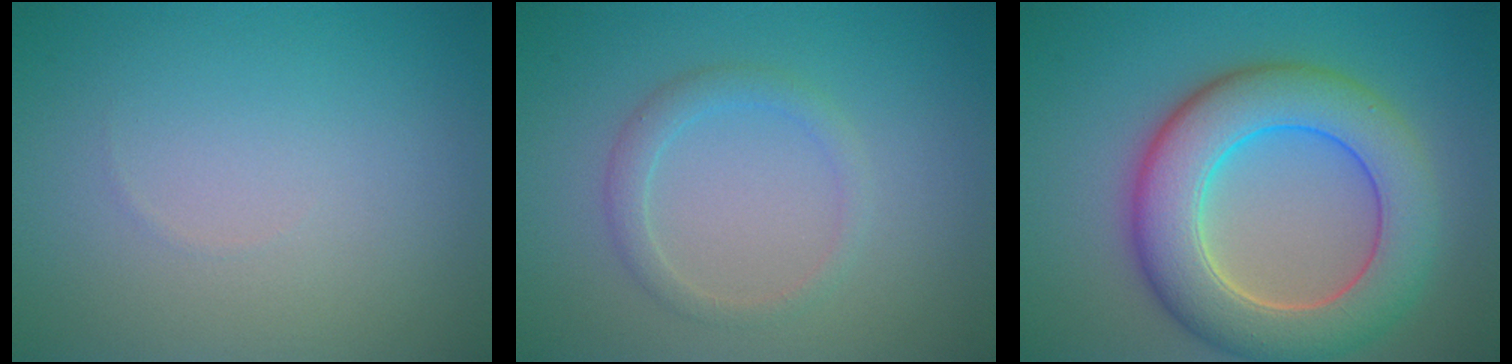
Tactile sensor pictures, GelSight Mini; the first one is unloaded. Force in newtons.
{"total": 1.9, "press": 1.9, "slide": 0.1}
{"total": 8.9, "press": 8.9, "slide": 0.6}